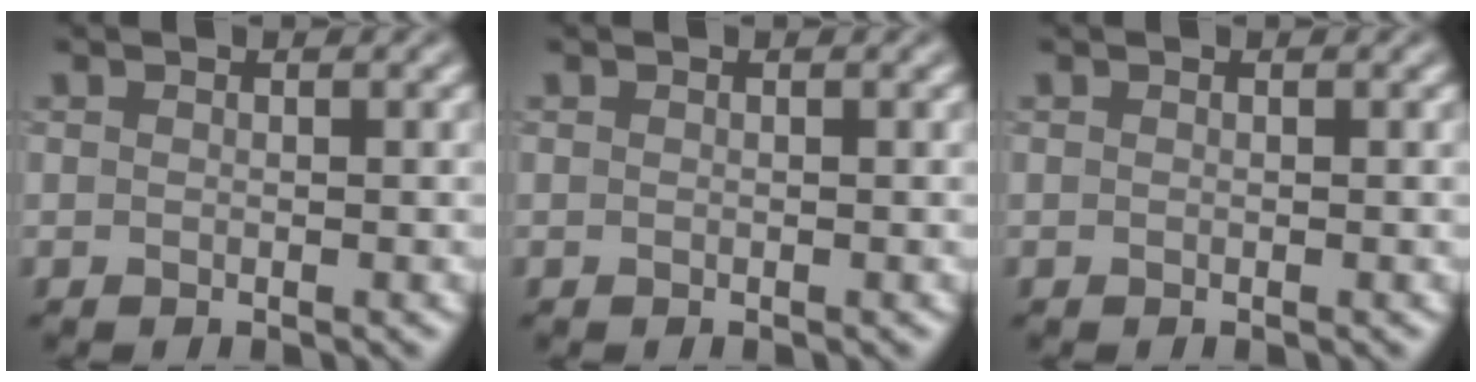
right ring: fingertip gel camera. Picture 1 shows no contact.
{"total": 0.0}
{"total": 0.0}